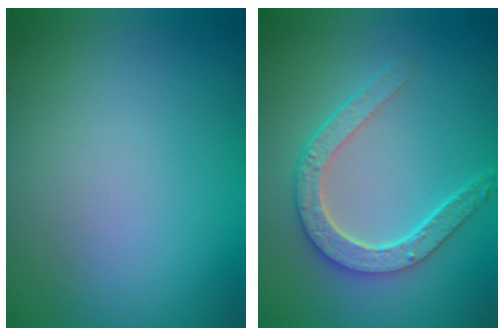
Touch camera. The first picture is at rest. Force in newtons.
{"total": 4.5, "press": 3.5, "slide": 2.7}